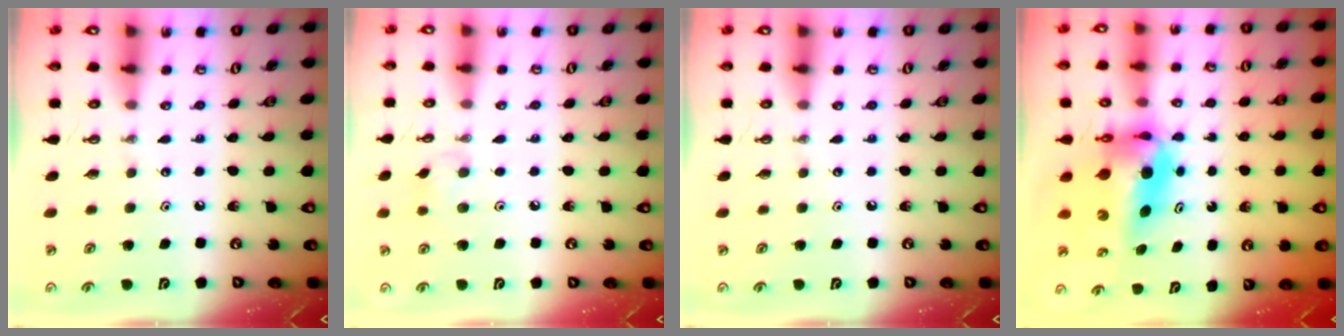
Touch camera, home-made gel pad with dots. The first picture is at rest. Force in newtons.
{"total": 5.5, "press": 5.4, "slide": 1.1}
{"total": 0.0}
{"total": 8.3, "press": 7.9, "slide": 2.5}